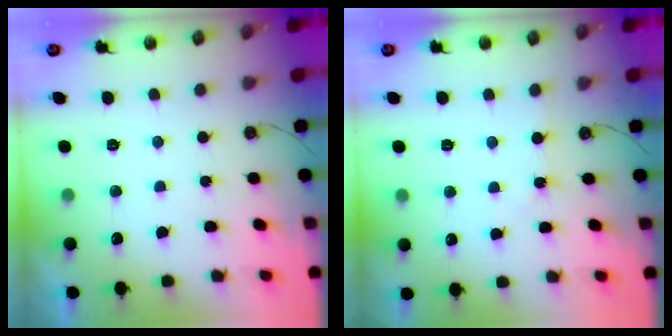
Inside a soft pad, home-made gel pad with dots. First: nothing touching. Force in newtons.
{"total": 1.6, "press": 1.5, "slide": 0.3}